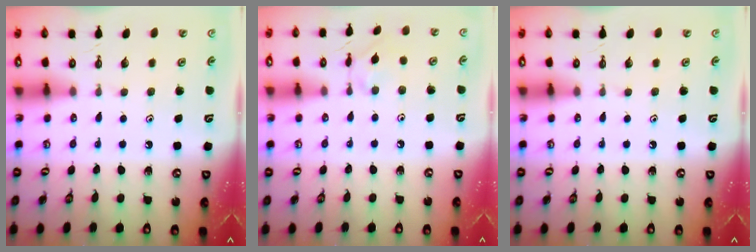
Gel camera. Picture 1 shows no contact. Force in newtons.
{"total": 2.6, "press": 2.6, "slide": 0.3}
{"total": 0.0}